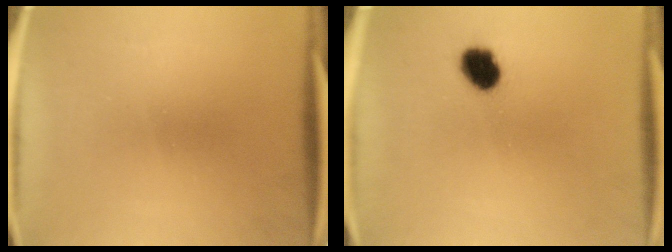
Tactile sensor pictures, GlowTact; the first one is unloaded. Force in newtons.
{"total": 6.2}